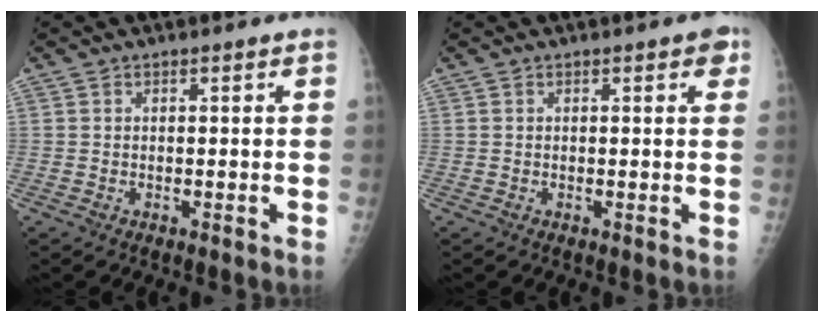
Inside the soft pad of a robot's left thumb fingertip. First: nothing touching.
{"total": 2.3, "force": [1.1, 0.9, 1.8], "torque": [-0.013, 0.000, 0.010]}